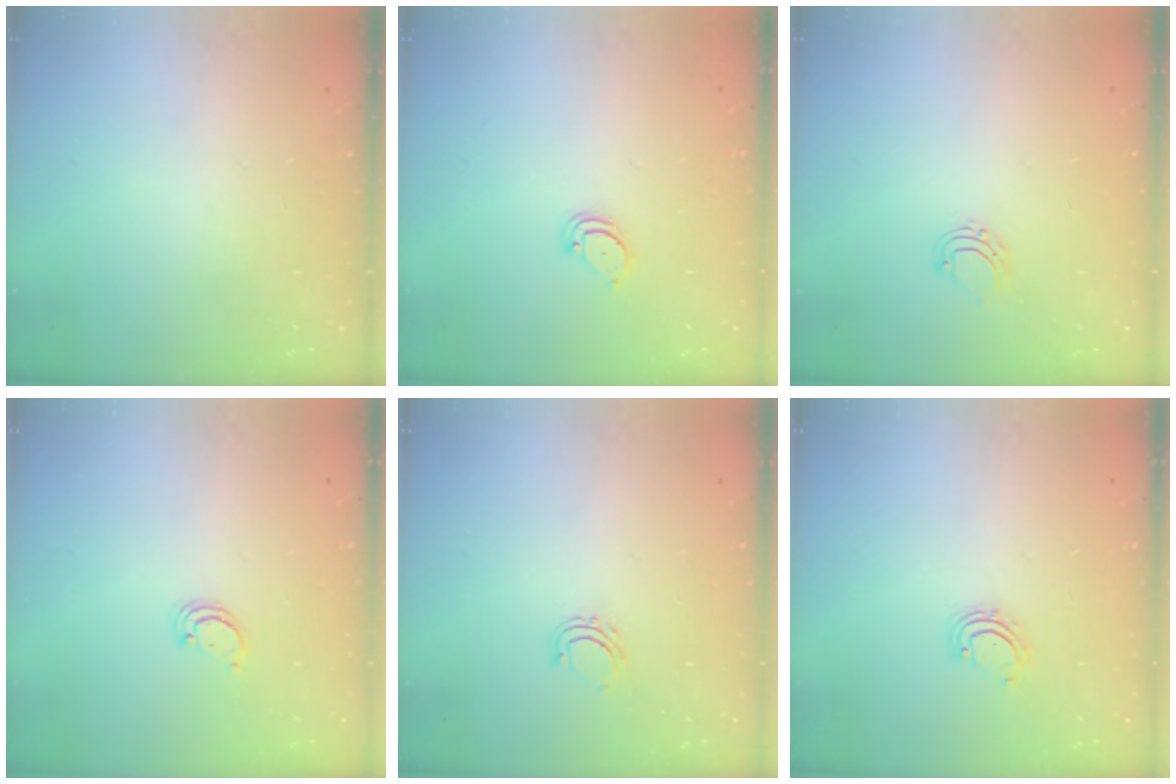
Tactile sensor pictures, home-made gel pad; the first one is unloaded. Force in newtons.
{"total": 2.4, "press": 2.4, "slide": 0.2}
{"total": 6.8, "press": 6.8, "slide": 0.5}
{"total": 2.4, "press": 2.4, "slide": 0.2}
{"total": 5.3, "press": 5.2, "slide": 1.1}
{"total": 2.9, "press": 2.9, "slide": 0.4}